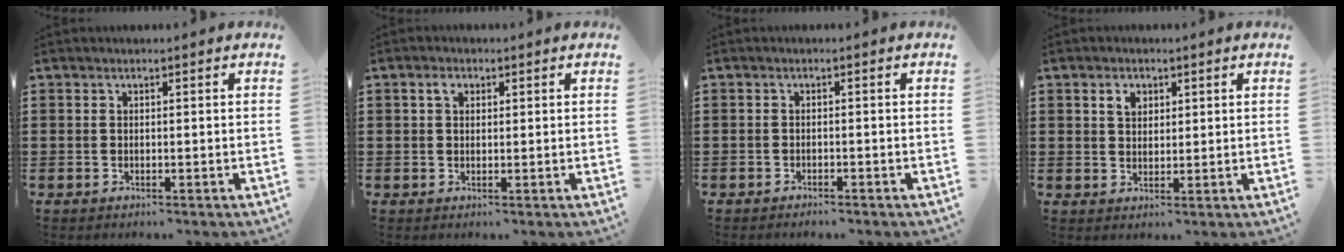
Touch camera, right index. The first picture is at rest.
{"total": 1.7, "force": [0.7, 1.1, 1.1], "torque": [-0.025, 0.008, 0.012]}
{"total": 0.9, "force": [-0.9, 0.1, 0.1], "torque": [-0.004, -0.001, -0.020]}
{"total": 2.6, "force": [1.3, 1.8, 1.4], "torque": [-0.033, 0.008, 0.023]}